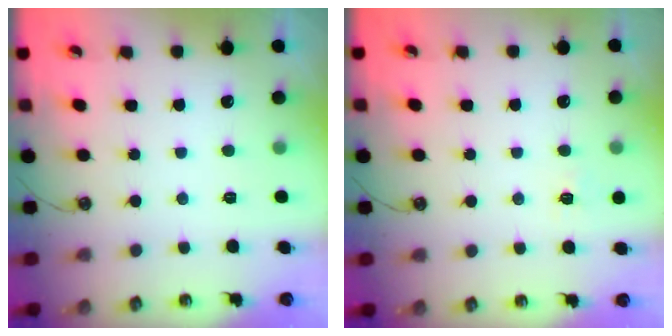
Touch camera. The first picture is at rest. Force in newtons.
{"total": 5.5, "press": 5.5, "slide": 0.5}